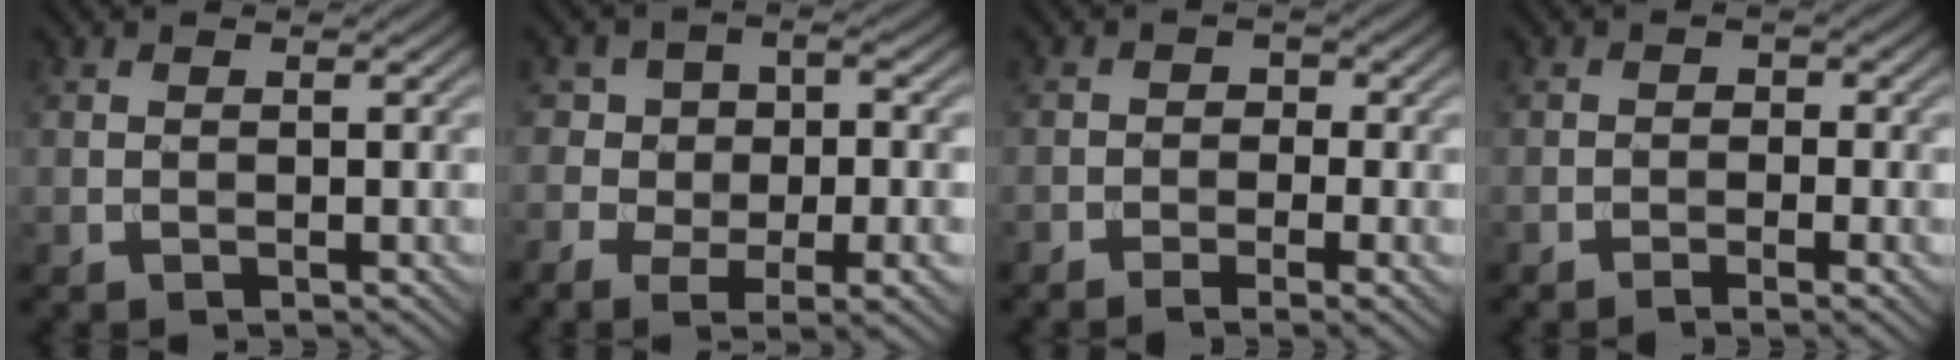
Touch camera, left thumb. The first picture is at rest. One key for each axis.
{"total": 10.1, "fx": -2.9, "fy": 6.5, "fz": 7.2, "tx": -0.114, "ty": -0.016, "tz": -0.022}
{"total": 3.9, "fx": -2.0, "fy": 2.1, "fz": 2.6, "tx": -0.025, "ty": -0.001, "tz": -0.030}
{"total": 2.3, "fx": -1.3, "fy": 1.0, "fz": 1.7, "tx": -0.026, "ty": 0.000, "tz": -0.025}